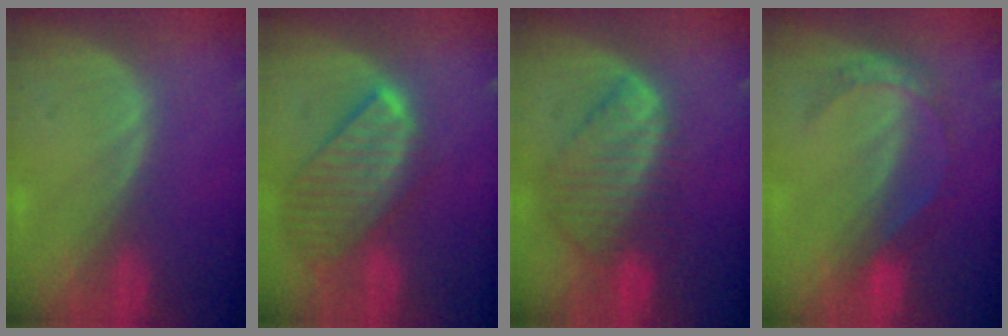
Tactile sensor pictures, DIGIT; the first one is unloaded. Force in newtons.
{"total": 9.8, "press": 8.4, "slide": 5.0}
{"total": 8.7, "press": 7.7, "slide": 4.0}
{"total": 4.4, "press": 4.1, "slide": 1.4}